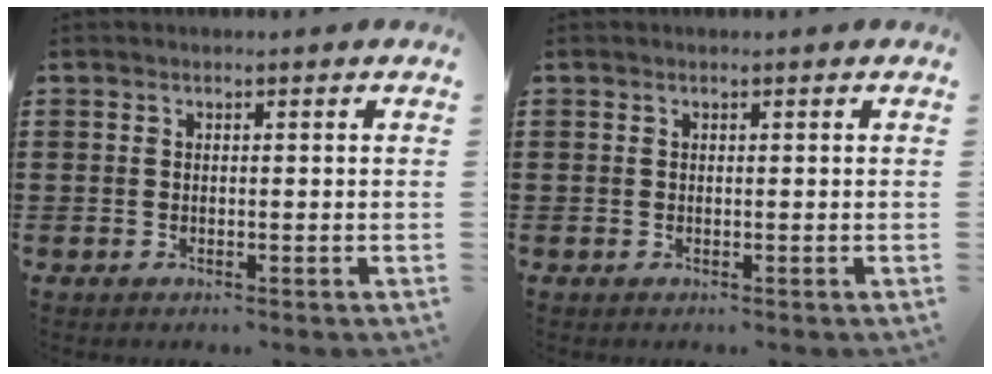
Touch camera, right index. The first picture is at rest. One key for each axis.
{"total": 0.0}